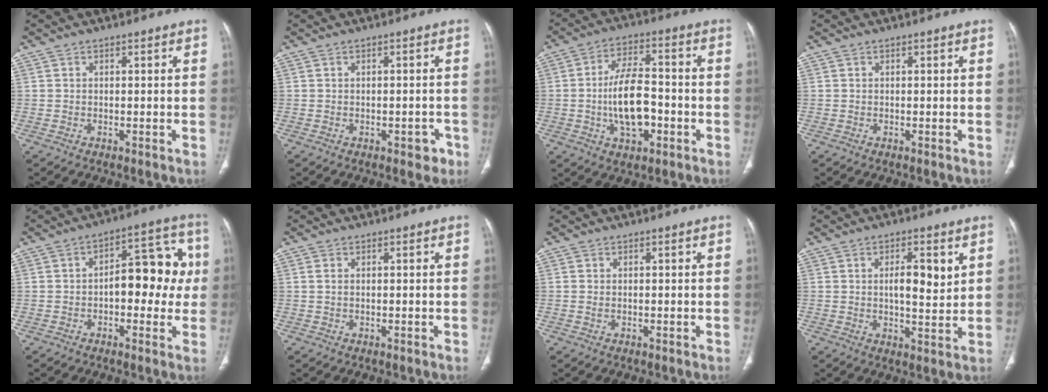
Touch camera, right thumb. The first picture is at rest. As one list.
[{"total": 5.9, "force": [-3.4, 2.9, 3.9], "torque": [-0.019, 0.028, -0.038]}, {"total": 11.6, "force": [-2.4, 5.9, 9.7], "torque": [-0.157, 0.024, -0.042]}, {"total": 0.0}, {"total": 10.6, "force": [-0.3, 5.8, 8.9], "torque": [-0.075, 0.037, -0.009]}, {"total": 1.1, "force": [0.3, 0.7, 0.7], "torque": [-0.014, 0.003, 0.006]}, {"total": 0.6, "force": [0.1, 0.5, 0.4], "torque": [-0.008, 0.005, 0.004]}, {"total": 7.5, "force": [2.2, 2.8, 6.7], "torque": [-0.094, -0.016, 0.035]}]